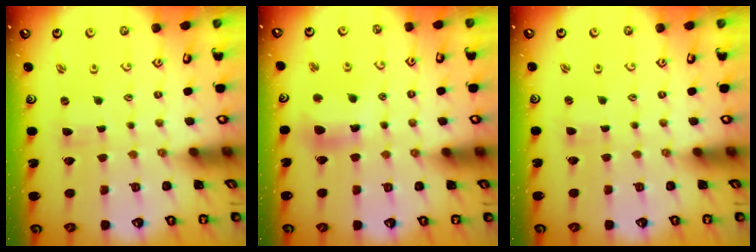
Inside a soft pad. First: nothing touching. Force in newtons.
{"total": 11.0, "press": 10.9, "slide": 1.6}
{"total": 0.7, "press": 0.7, "slide": 0.2}